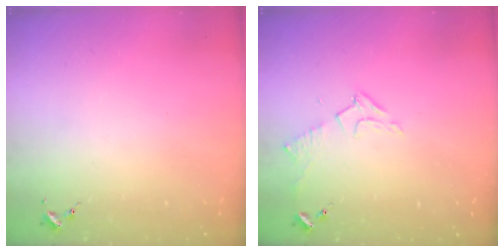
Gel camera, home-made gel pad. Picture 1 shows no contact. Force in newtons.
{"total": 5.9, "press": 5.9, "slide": 0.8}